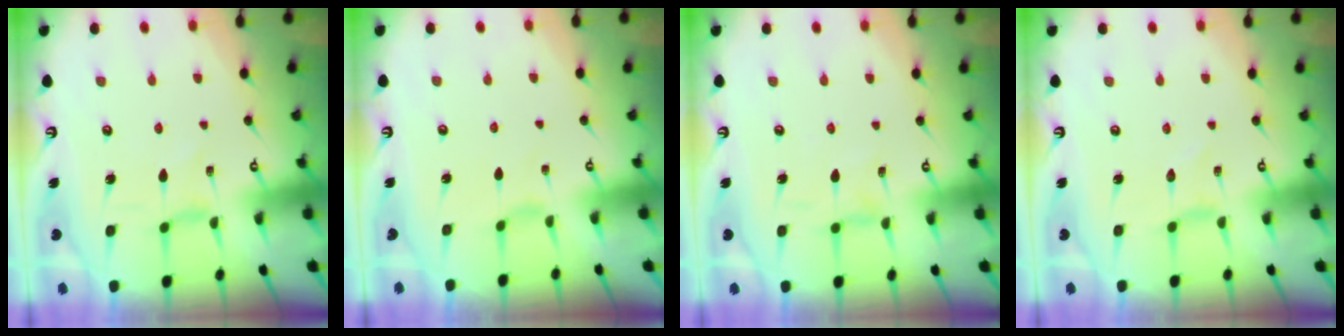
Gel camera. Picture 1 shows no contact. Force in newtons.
{"total": 0.0}
{"total": 1.7, "press": 1.7, "slide": 0.5}
{"total": 0.0}